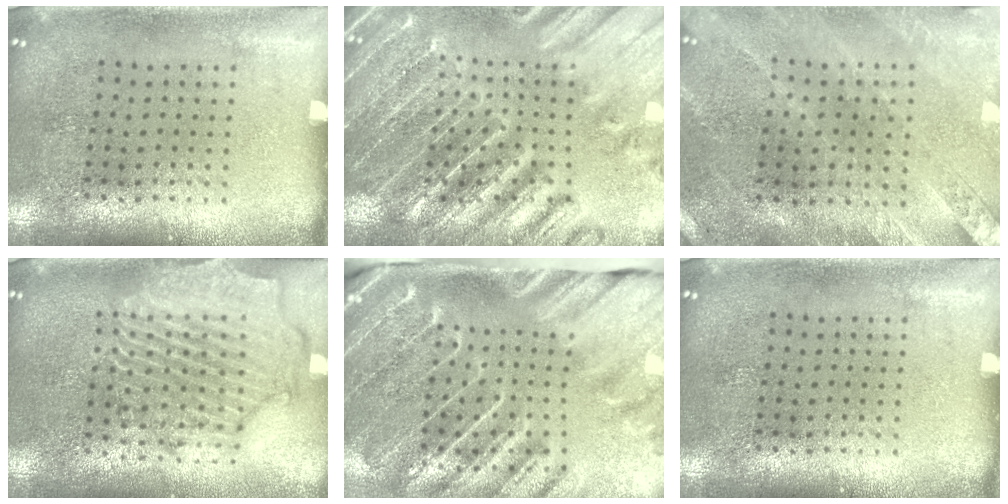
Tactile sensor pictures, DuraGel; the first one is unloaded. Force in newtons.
{"total": 3.7, "press": 3.6, "slide": 0.9}
{"total": 0.8, "press": 0.8, "slide": 0.2}
{"total": 2.5, "press": 2.2, "slide": 1.1}
{"total": 4.3, "press": 3.4, "slide": 2.7}
{"total": 0.0}